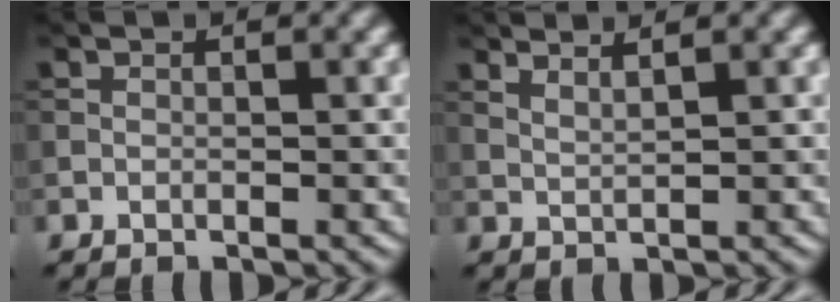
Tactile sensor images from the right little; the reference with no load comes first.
{"total": 2.1, "force": [1.7, 0.5, 1.2], "torque": [-0.016, 0.002, 0.023]}